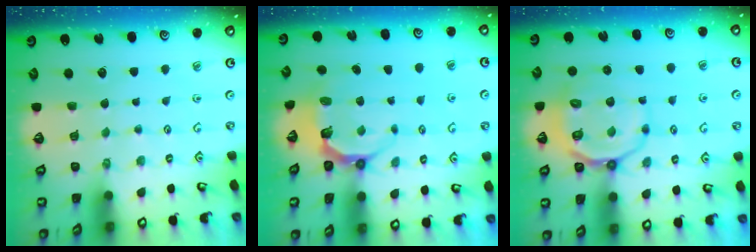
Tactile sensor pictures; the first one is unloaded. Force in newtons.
{"total": 6.2, "press": 5.0, "slide": 3.6}
{"total": 9.8, "press": 9.5, "slide": 2.4}